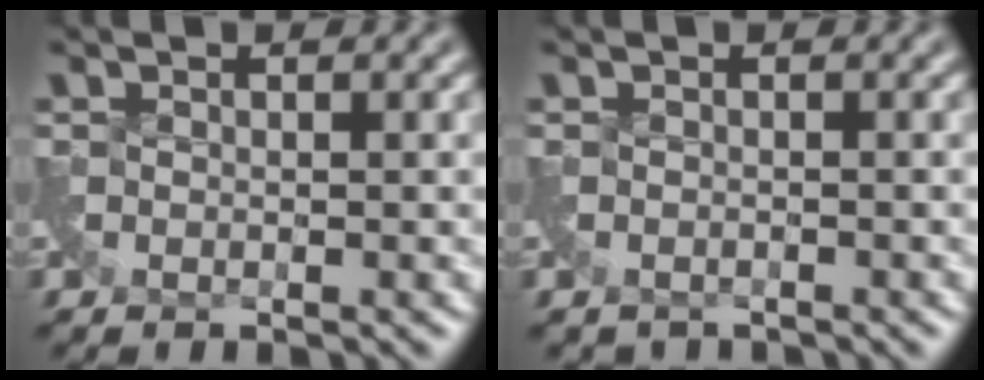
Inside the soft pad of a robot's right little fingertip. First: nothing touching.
{"total": 1.2, "force": [-1.1, 0.5, 0.1], "torque": [-0.002, -0.014, -0.026]}